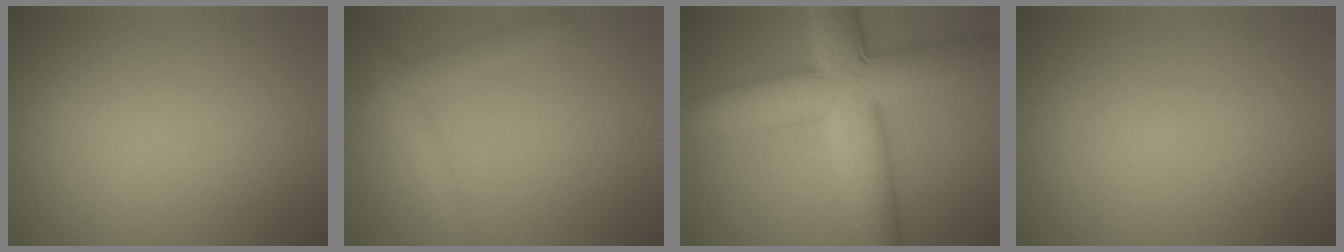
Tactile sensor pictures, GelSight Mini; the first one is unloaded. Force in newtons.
{"total": 2.7, "press": 2.7, "slide": 0.1}
{"total": 11.1, "press": 11.1, "slide": 0.2}
{"total": 0.0}